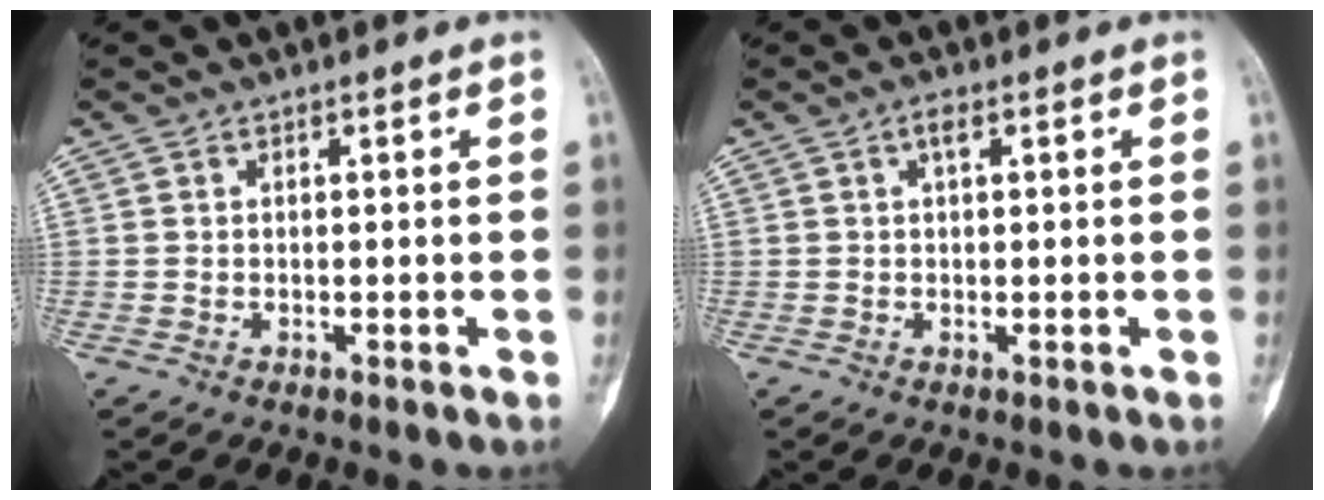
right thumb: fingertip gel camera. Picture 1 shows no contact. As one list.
[{"total": 2.0, "force": [0.6, 0.7, 1.8], "torque": [-0.032, 0.003, 0.008]}]